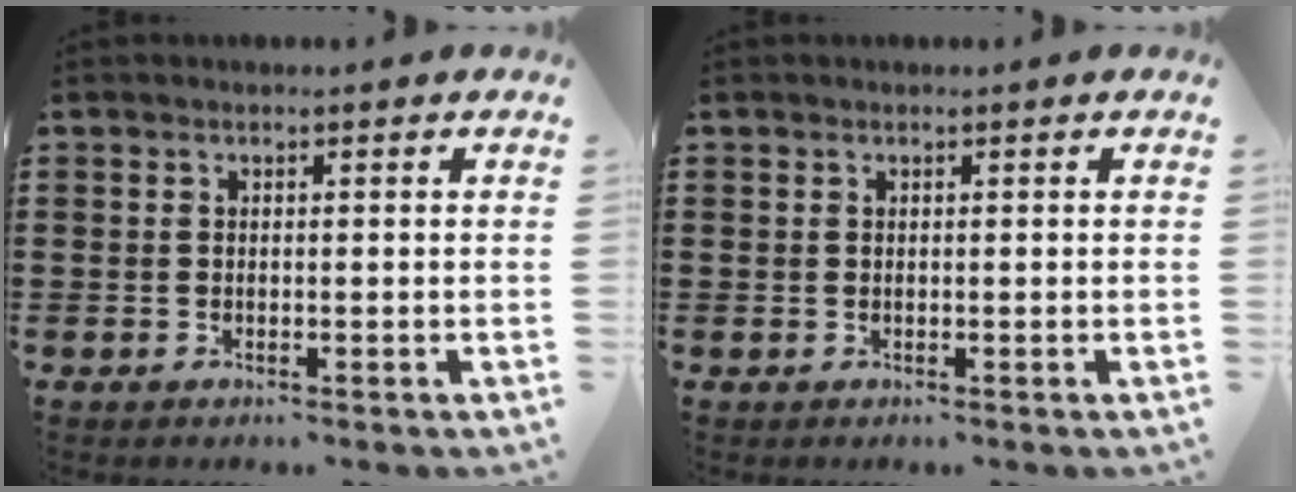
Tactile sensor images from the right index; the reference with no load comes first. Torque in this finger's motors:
{"motor_torque": [1.04, 1.10, 0.01, -0.07]}